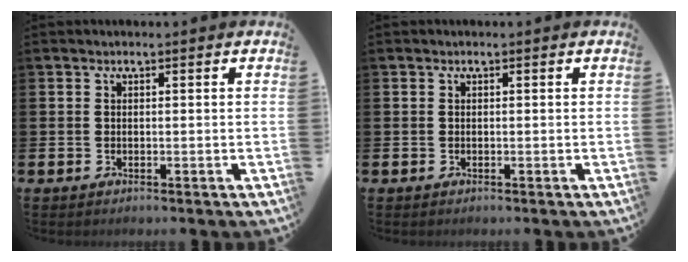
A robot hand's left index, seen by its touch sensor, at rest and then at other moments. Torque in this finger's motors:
{"motor_torque": [-0.04, -0.02, 0.00, 0.00]}